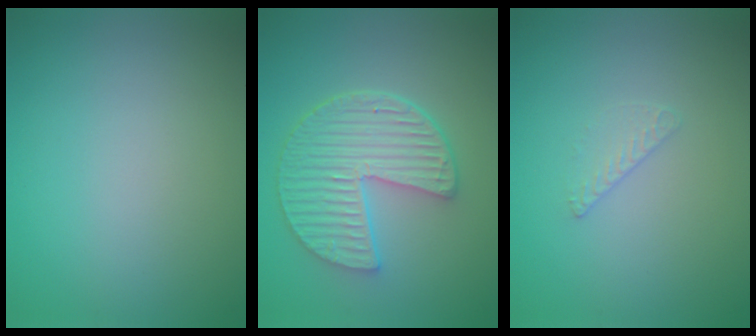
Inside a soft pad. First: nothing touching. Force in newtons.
{"total": 6.0, "press": 4.8, "slide": 3.6}
{"total": 0.6, "press": 0.3, "slide": 0.5}